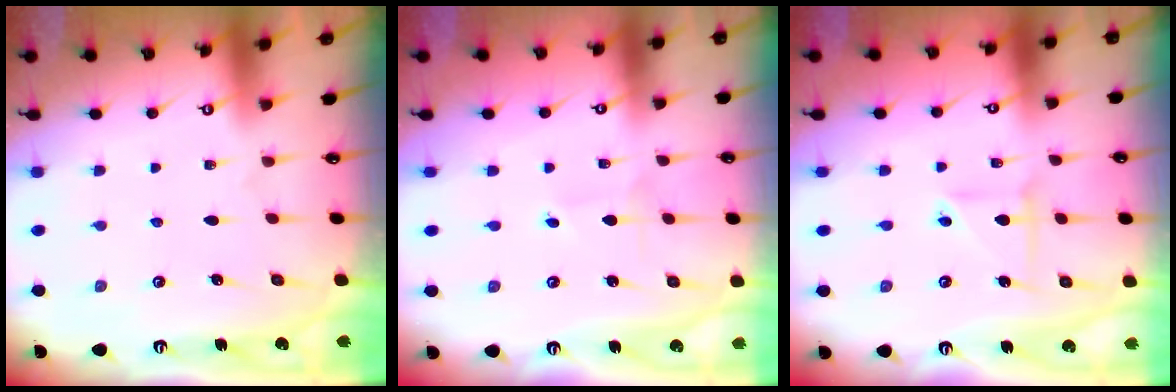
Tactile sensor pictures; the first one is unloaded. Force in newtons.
{"total": 0.6, "press": 0.6, "slide": 0.0}
{"total": 3.7, "press": 3.7, "slide": 0.5}